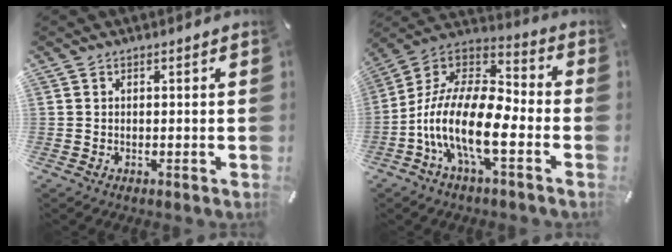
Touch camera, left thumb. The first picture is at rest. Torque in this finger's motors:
{"motor_torque": [-0.22, 2.62, 2.27, 0.50, 0.32]}